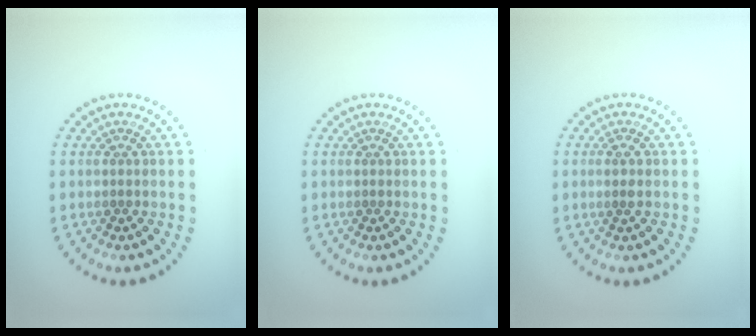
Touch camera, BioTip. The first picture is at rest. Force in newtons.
{"total": 0.0}
{"total": 0.8, "press": 0.5, "slide": 0.6}